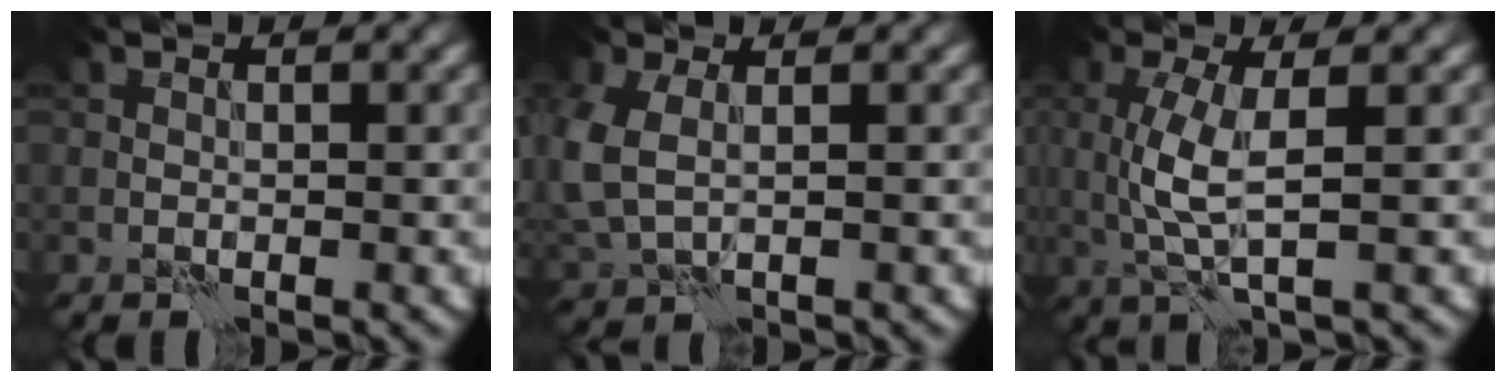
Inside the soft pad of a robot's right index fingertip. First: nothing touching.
{"total": 3.8, "force": [0.4, 2.5, 2.8], "torque": [-0.088, -0.001, 0.012]}
{"total": 4.1, "force": [0.3, 1.1, 3.9], "torque": [-0.092, 0.001, 0.009]}